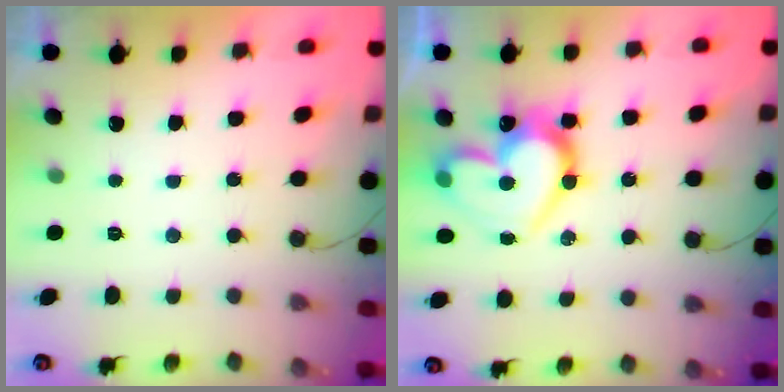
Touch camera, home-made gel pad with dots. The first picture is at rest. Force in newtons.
{"total": 20.6, "press": 20.5, "slide": 1.8}